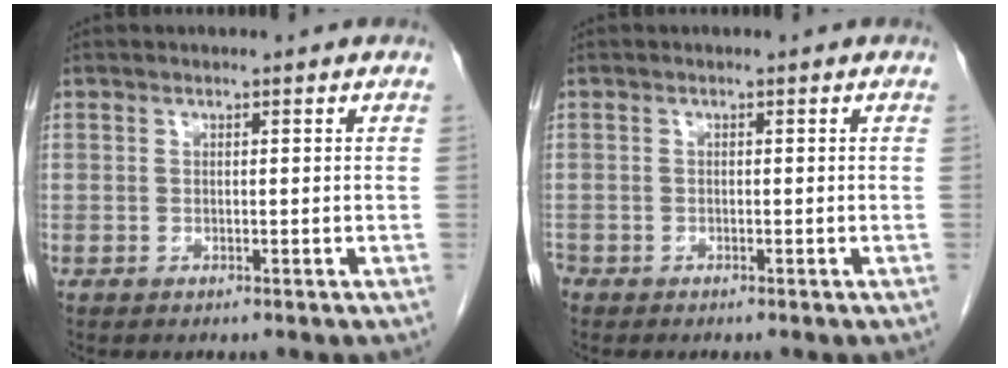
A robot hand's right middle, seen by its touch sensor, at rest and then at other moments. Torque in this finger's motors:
{"motor_torque": [0.23, -0.29, 0.00, 0.01]}